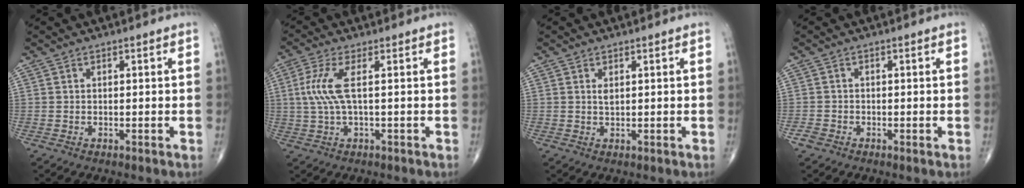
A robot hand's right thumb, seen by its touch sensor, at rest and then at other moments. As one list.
[{"total": 6.3, "force": [0.8, 1.5, 6.0], "torque": [-0.168, 0.007, 0.017]}, {"total": 1.3, "force": [0.5, 0.6, 1.1], "torque": [-0.019, -0.003, 0.010]}, {"total": 1.6, "force": [-1.0, 1.1, 0.6], "torque": [-0.009, 0.002, -0.021]}]